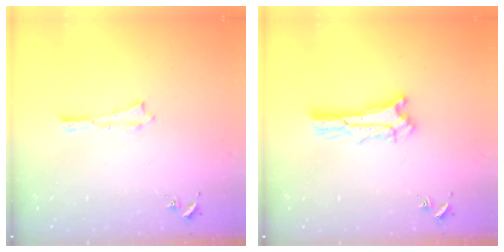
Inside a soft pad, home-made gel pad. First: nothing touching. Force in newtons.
{"total": 1.4, "press": 1.4, "slide": 0.2}